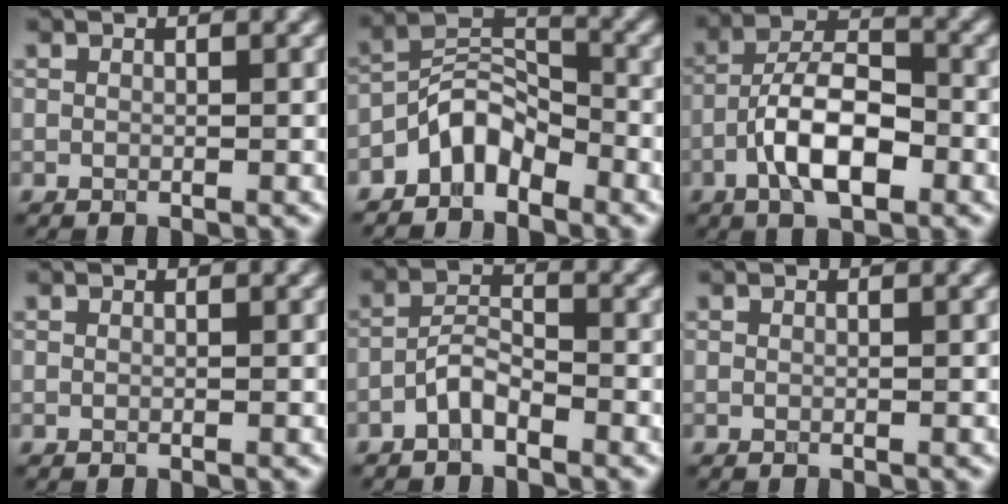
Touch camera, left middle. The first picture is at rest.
{"total": 4.4, "force": [-3.2, 2.1, 2.1], "torque": [-0.029, 0.017, -0.070]}
{"total": 6.8, "force": [-2.7, 2.7, 5.5], "torque": [-0.094, 0.010, -0.054]}
{"total": 0.0}
{"total": 2.3, "force": [-1.7, 0.9, 1.4], "torque": [-0.025, 0.010, -0.036]}
{"total": 0.0}